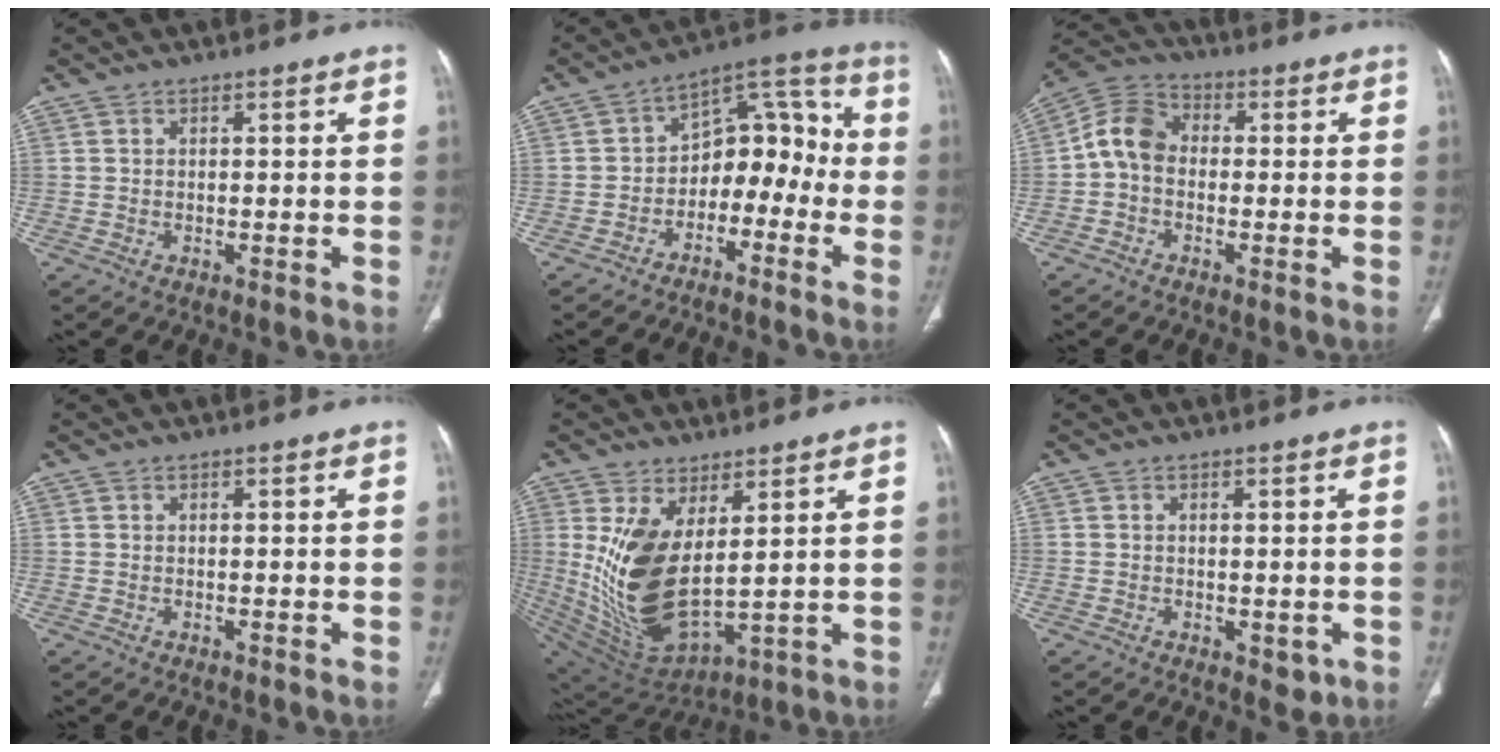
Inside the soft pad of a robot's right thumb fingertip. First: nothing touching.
{"total": 12.5, "force": [-4.0, 8.4, 8.4], "torque": [-0.078, 0.078, -0.071]}
{"total": 7.8, "force": [-0.6, 6.0, 5.0], "torque": [-0.084, 0.026, -0.028]}
{"total": 0.0}
{"total": 15.9, "force": [3.3, 7.8, 13.5], "torque": [-0.255, -0.034, 0.096]}
{"total": 2.6, "force": [-0.7, 1.6, 1.9], "torque": [-0.010, -0.002, -0.003]}